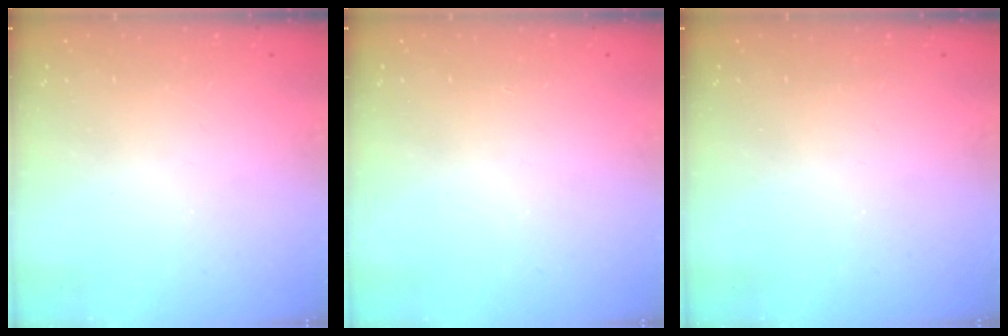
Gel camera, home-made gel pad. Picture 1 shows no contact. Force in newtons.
{"total": 1.7, "press": 1.7, "slide": 0.2}
{"total": 0.0}